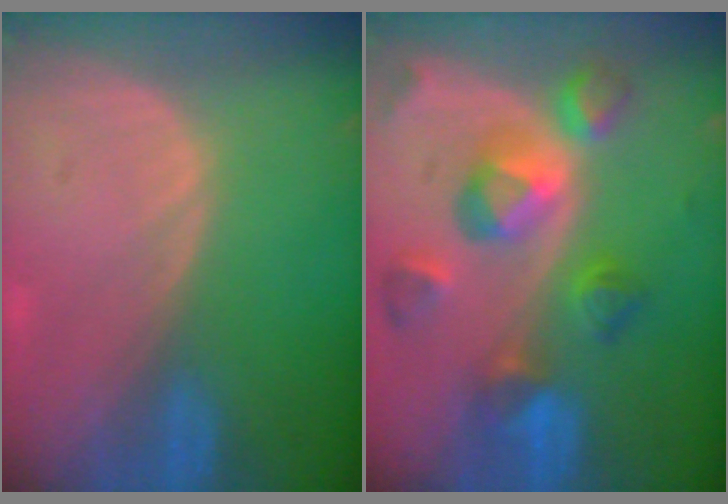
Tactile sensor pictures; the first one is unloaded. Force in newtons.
{"total": 10.4, "press": 9.3, "slide": 4.7}